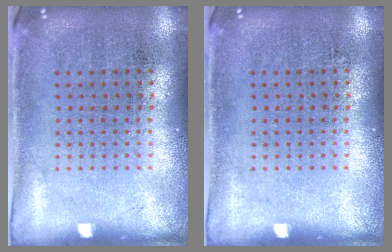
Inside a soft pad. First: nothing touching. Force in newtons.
{"total": 0.0}